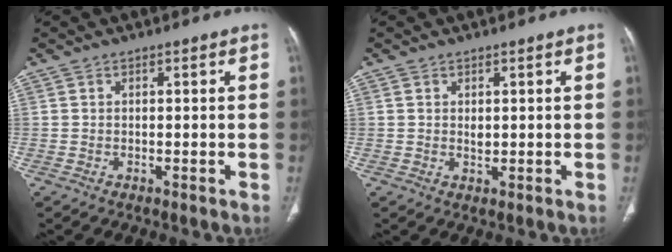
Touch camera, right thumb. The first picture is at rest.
{"total": 1.3, "force": [0.3, 0.8, 1.0], "torque": [-0.015, -0.004, 0.010]}